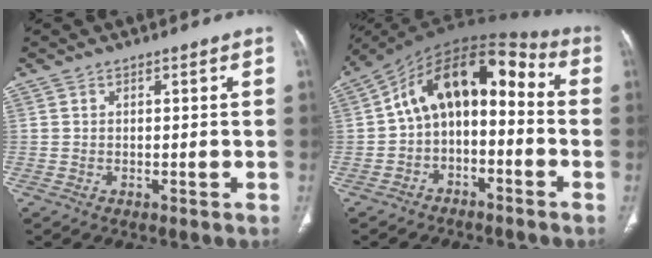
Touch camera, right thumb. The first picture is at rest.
{"total": 14.5, "force": [-1.2, 9.1, 11.2], "torque": [-0.144, 0.081, -0.031]}